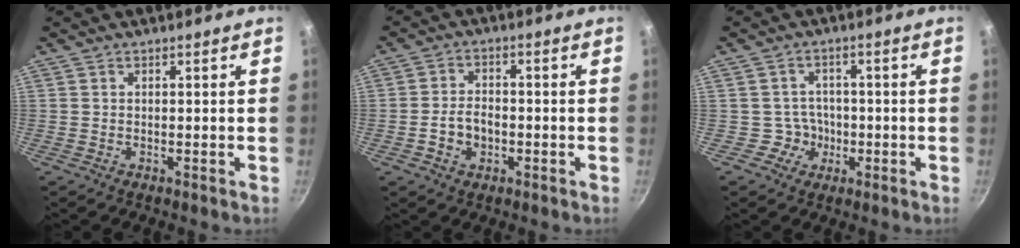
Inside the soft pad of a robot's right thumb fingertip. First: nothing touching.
{"total": 5.2, "force": [-1.6, 3.7, 3.3], "torque": [-0.048, 0.017, -0.030]}
{"total": 3.8, "force": [-1.1, 3.6, 0.2], "torque": [0.031, 0.015, -0.019]}